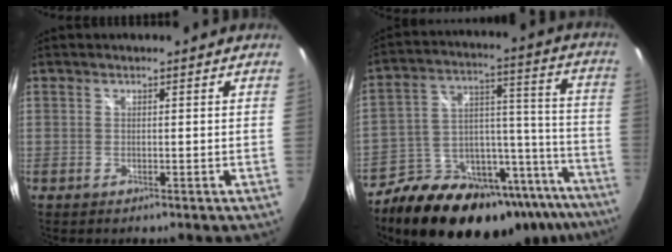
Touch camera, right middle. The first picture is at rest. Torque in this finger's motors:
{"motor_torque": [1.16, -0.98, 0.48, 0.21]}